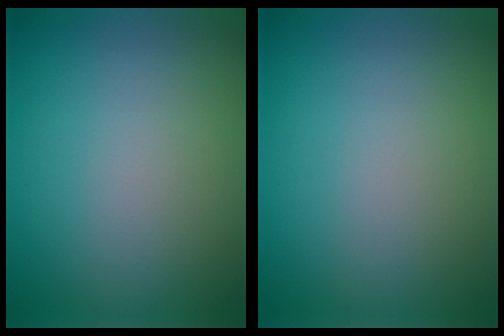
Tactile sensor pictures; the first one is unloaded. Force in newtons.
{"total": 0.0}